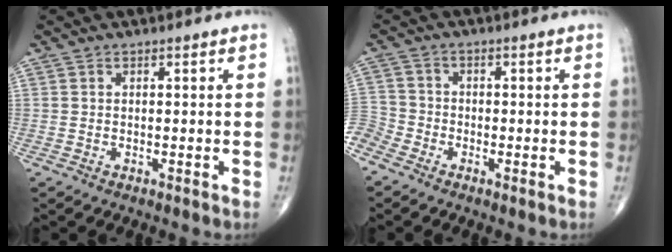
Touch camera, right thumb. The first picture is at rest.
{"total": 4.9, "force": [-3.6, 3.1, 1.3], "torque": [-0.036, 0.007, -0.083]}